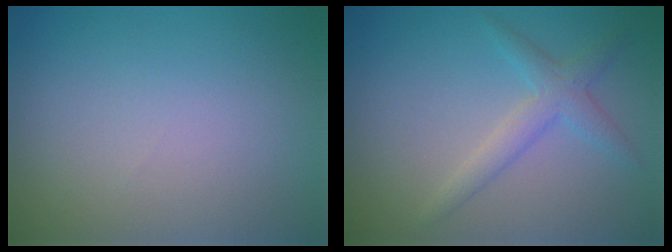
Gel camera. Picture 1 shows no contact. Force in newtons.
{"total": 2.6, "press": 2.6, "slide": 0.1}